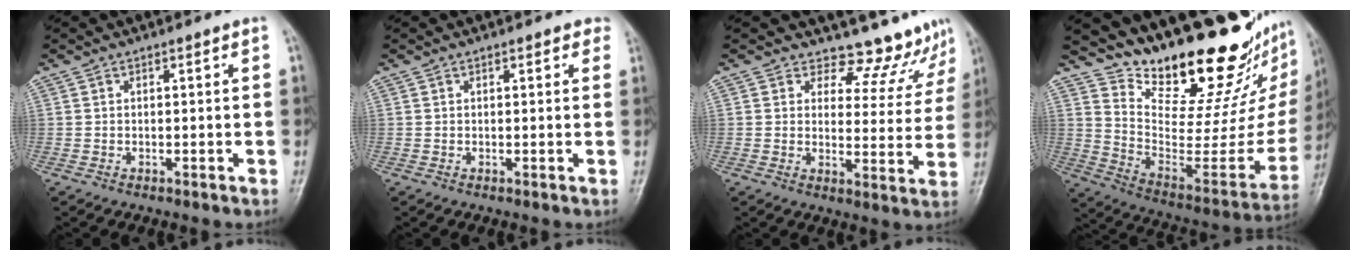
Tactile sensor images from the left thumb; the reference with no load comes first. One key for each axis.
{"total": 1.6, "fx": 1.0, "fy": 1.0, "fz": 0.8, "tx": 0.008, "ty": -0.001, "tz": 0.005}
{"total": 9.5, "fx": 9.0, "fy": 3.2, "fz": -0.2, "tx": 0.044, "ty": -0.082, "tz": 0.100}
{"total": 28.0, "fx": 21.3, "fy": 9.0, "fz": 15.8, "tx": -0.206, "ty": -0.145, "tz": 0.327}